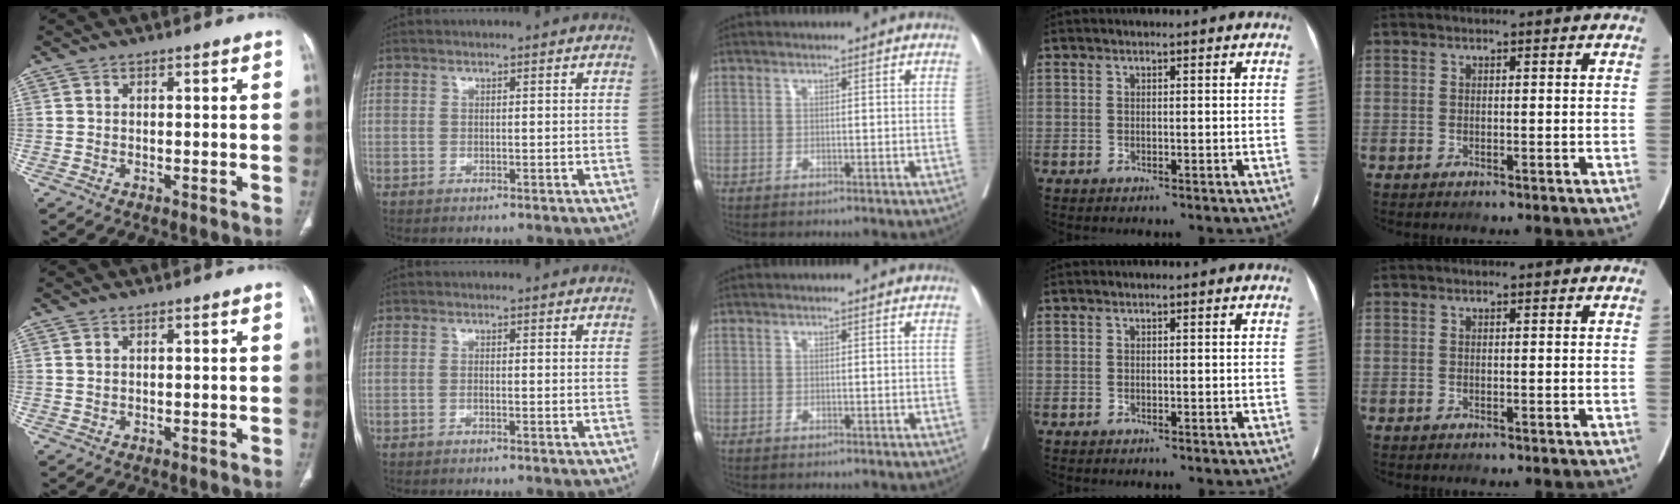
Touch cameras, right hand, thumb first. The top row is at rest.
{"thumb": {"total": 0.6, "force": [0.3, 0.3, 0.4], "torque": [-0.009, 0.004, 0.008]}, "index": {"total": 0.7, "force": [-0.2, 0.1, 0.7], "torque": [-0.012, 0.001, -0.003]}}